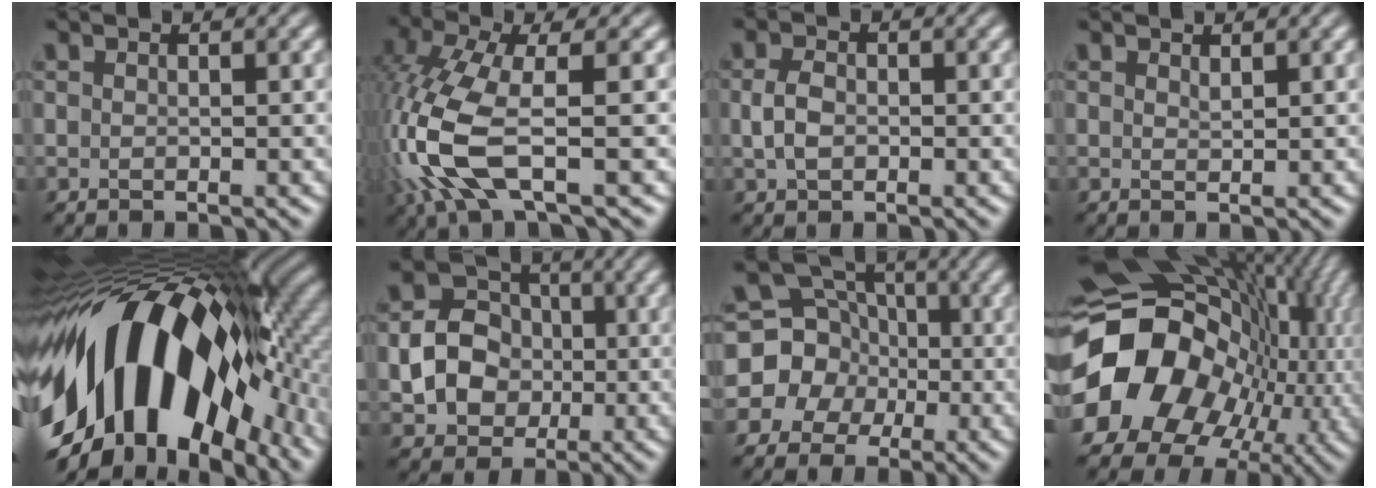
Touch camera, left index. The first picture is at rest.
{"total": 8.9, "force": [-2.9, 2.6, 8.0], "torque": [-0.208, -0.004, -0.056]}
{"total": 1.9, "force": [-0.2, 1.4, 1.3], "torque": [-0.036, -0.001, 0.002]}
{"total": 0.5, "force": [0.4, -0.3, -0.2], "torque": [0.003, -0.002, 0.014]}
{"total": 17.4, "force": [-3.0, 9.4, 14.4], "torque": [-0.251, 0.014, -0.066]}
{"total": 5.0, "force": [-0.7, 4.3, 2.3], "torque": [-0.044, 0.007, -0.012]}
{"total": 7.1, "force": [-1.5, 6.9, 1.2], "torque": [-0.021, 0.020, -0.049]}
{"total": 19.8, "force": [-2.7, 16.6, 10.5], "torque": [-0.197, -0.024, -0.049]}